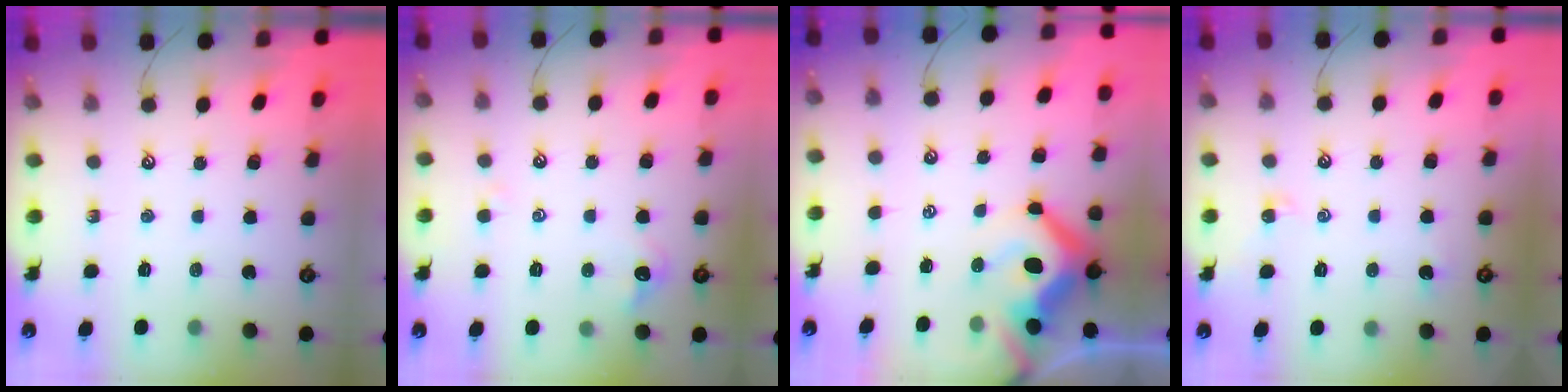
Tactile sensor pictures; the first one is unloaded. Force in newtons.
{"total": 0.8, "press": 0.6, "slide": 0.5}
{"total": 11.4, "press": 11.3, "slide": 1.8}
{"total": 0.6, "press": 0.4, "slide": 0.4}